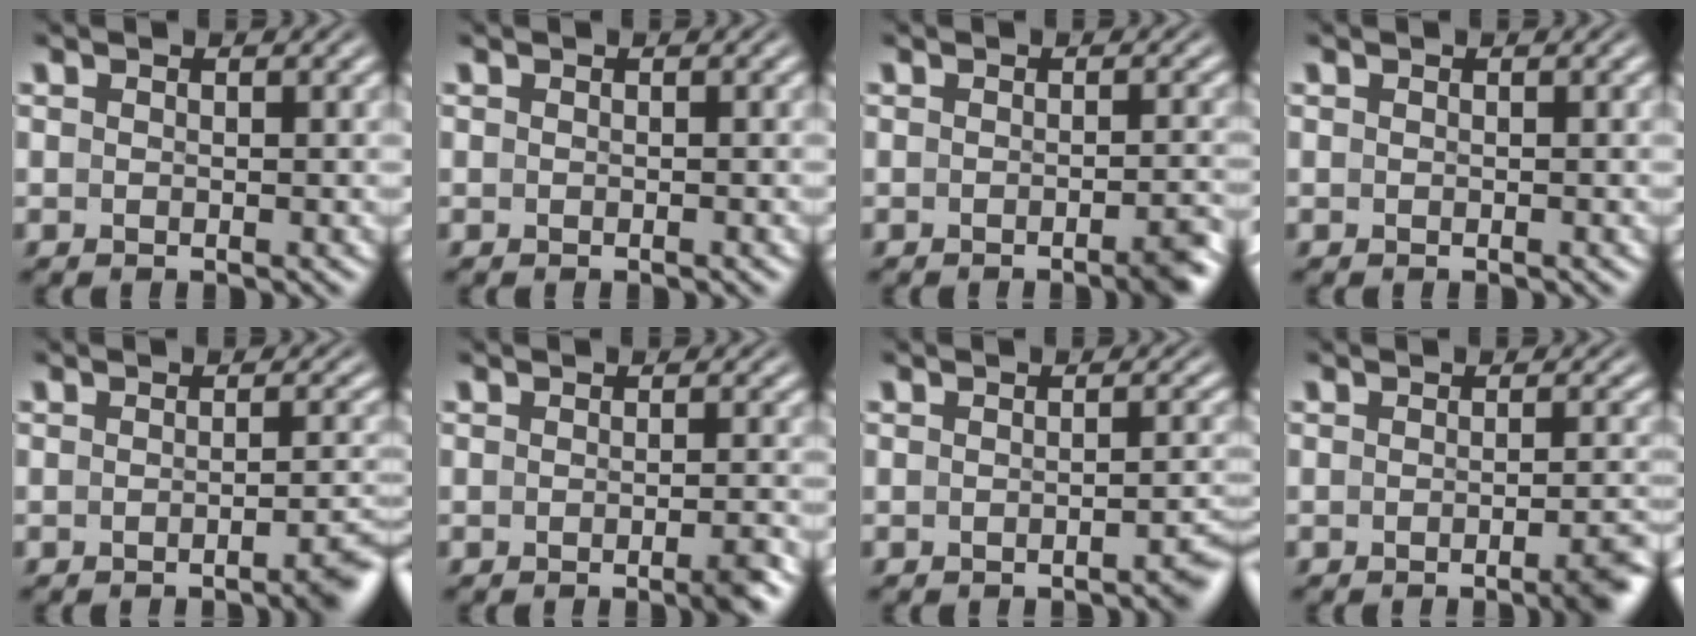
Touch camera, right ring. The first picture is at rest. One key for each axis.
{"total": 0.0}
{"total": 2.4, "fx": -1.7, "fy": 0.1, "fz": 1.7, "tx": -0.020, "ty": 0.003, "tz": -0.030}
{"total": 0.0}
{"total": 3.3, "fx": -2.3, "fy": 0.2, "fz": 2.4, "tx": -0.022, "ty": 0.007, "tz": -0.042}
{"total": 1.8, "fx": -1.3, "fy": -0.2, "fz": 1.2, "tx": -0.017, "ty": 0.005, "tz": -0.026}
{"total": 2.5, "fx": -2.0, "fy": 0.1, "fz": 1.4, "tx": -0.016, "ty": 0.004, "tz": -0.033}
{"total": 3.3, "fx": -2.1, "fy": 0.2, "fz": 2.5, "tx": -0.025, "ty": 0.005, "tz": -0.039}